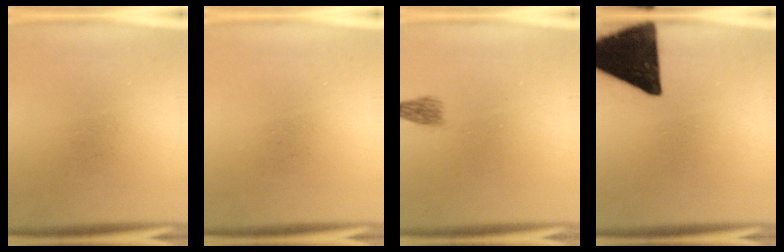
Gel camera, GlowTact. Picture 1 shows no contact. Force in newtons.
{"total": 0.0}
{"total": 1.9}
{"total": 17.6}